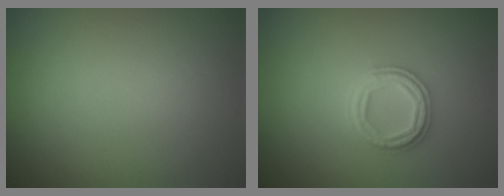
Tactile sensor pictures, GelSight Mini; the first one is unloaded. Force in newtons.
{"total": 2.8, "press": 2.7, "slide": 0.8}